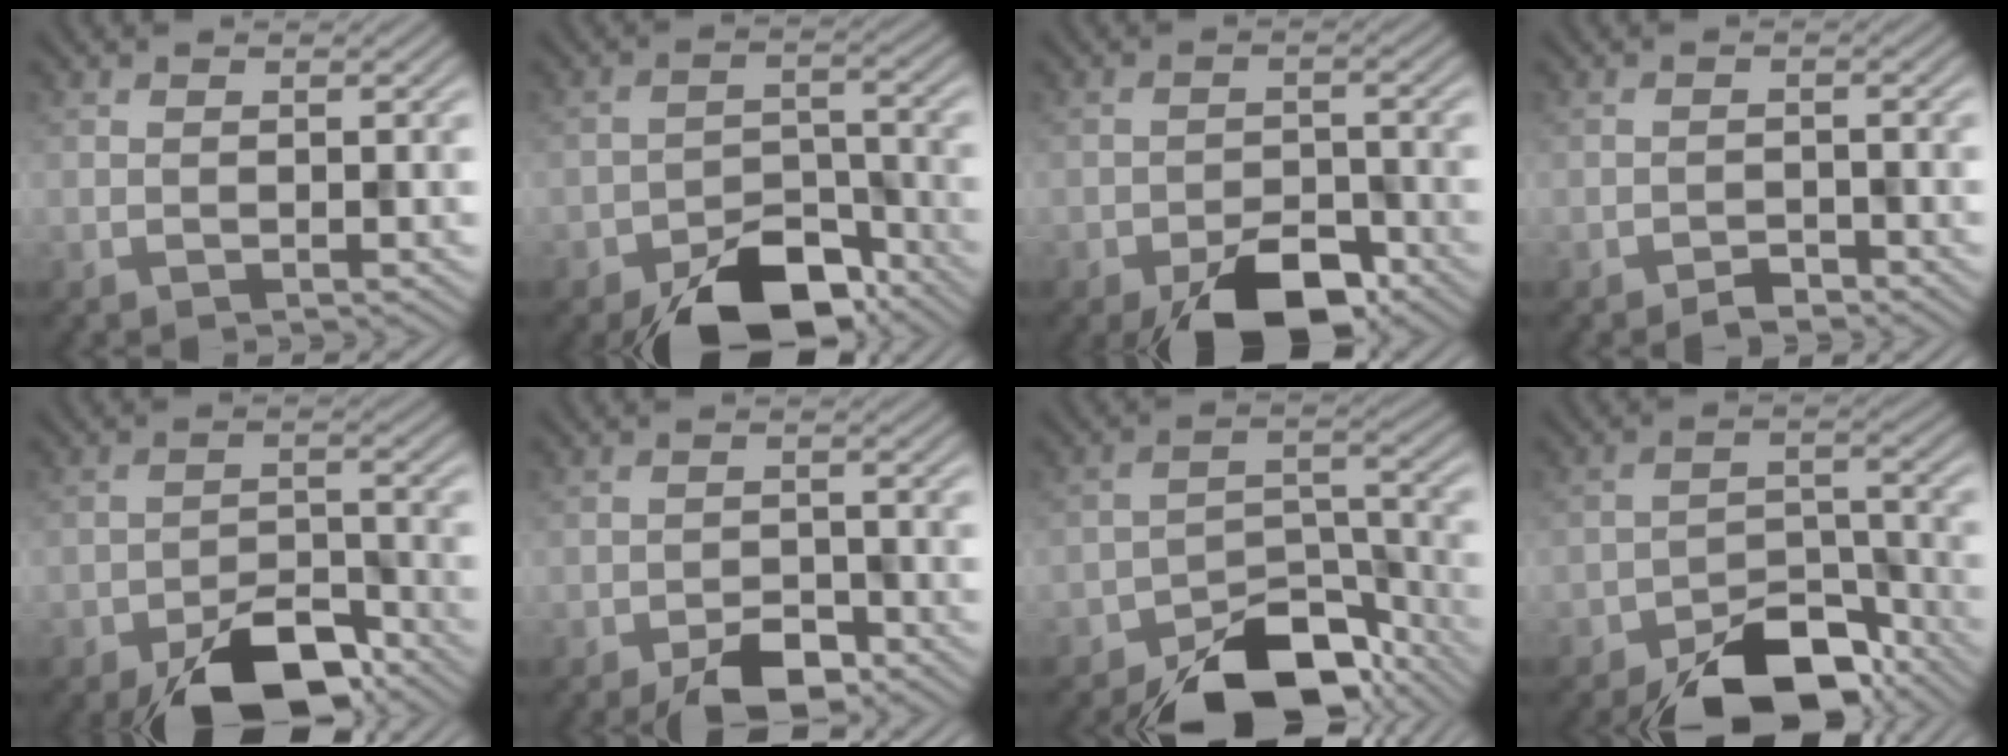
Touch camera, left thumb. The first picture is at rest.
{"total": 9.3, "force": [-6.9, 4.3, 4.4], "torque": [-0.058, -0.009, -0.121]}
{"total": 7.3, "force": [-5.1, 3.2, 4.2], "torque": [-0.055, -0.003, -0.083]}
{"total": 1.4, "force": [-1.4, 0.3, 0.0], "torque": [0.005, 0.002, -0.024]}
{"total": 8.6, "force": [-6.3, 3.6, 4.7], "torque": [-0.064, -0.006, -0.109]}
{"total": 4.1, "force": [-3.2, 1.6, 2.0], "torque": [-0.025, 0.000, -0.054]}
{"total": 11.6, "force": [-9.3, 5.0, 5.0], "torque": [-0.059, -0.006, -0.158]}
{"total": 9.9, "force": [-7.7, 4.3, 4.5], "torque": [-0.054, -0.005, -0.134]}